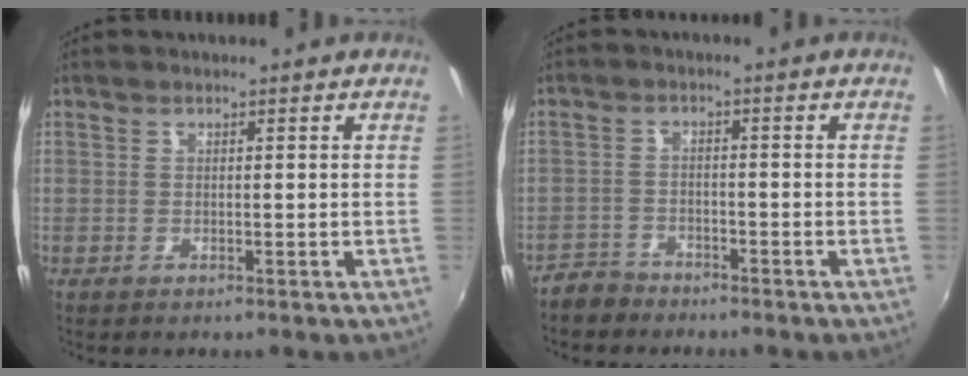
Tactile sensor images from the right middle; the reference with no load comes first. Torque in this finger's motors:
{"motor_torque": [0.38, -0.43, -0.07, 0.00]}